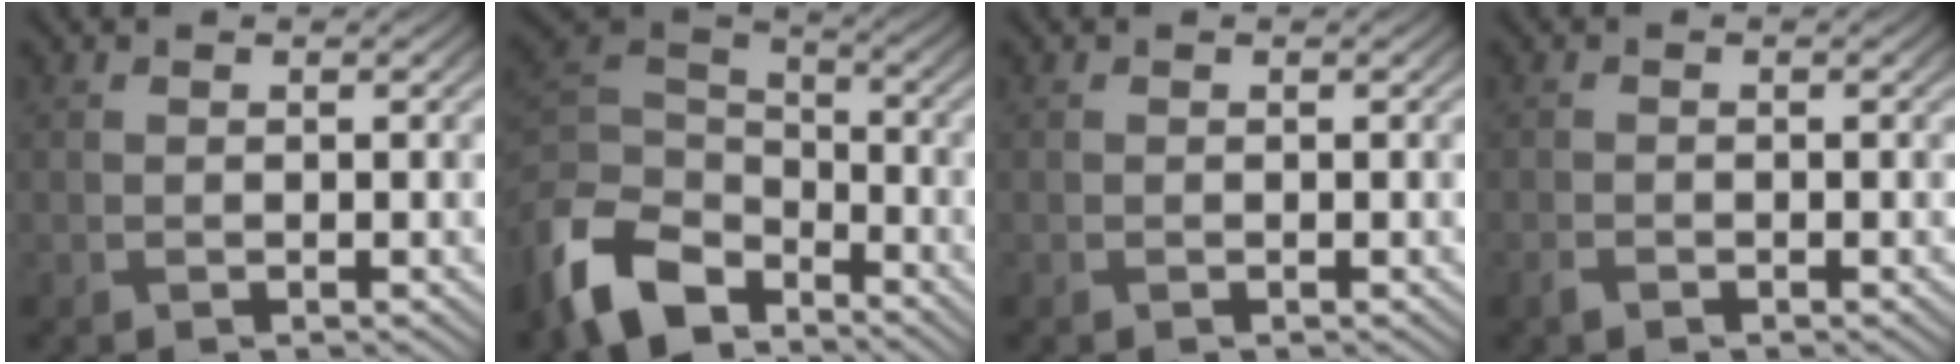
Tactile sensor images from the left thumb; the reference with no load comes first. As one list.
[{"total": 10.7, "force": [-7.0, 6.2, 5.1], "torque": [-0.141, -0.010, -0.149]}, {"total": 0.0}, {"total": 0.7, "force": [-0.5, 0.3, 0.3], "torque": [-0.008, 0.001, -0.014]}]